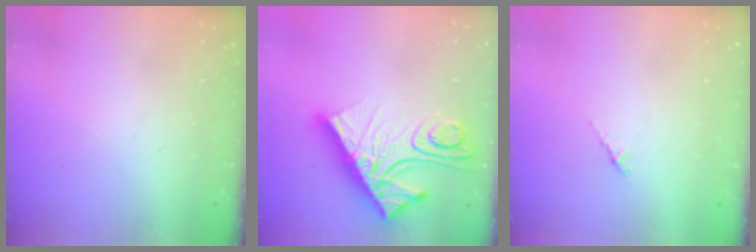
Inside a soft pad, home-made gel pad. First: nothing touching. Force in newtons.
{"total": 21.9, "press": 21.8, "slide": 1.9}
{"total": 1.5, "press": 1.4, "slide": 0.5}